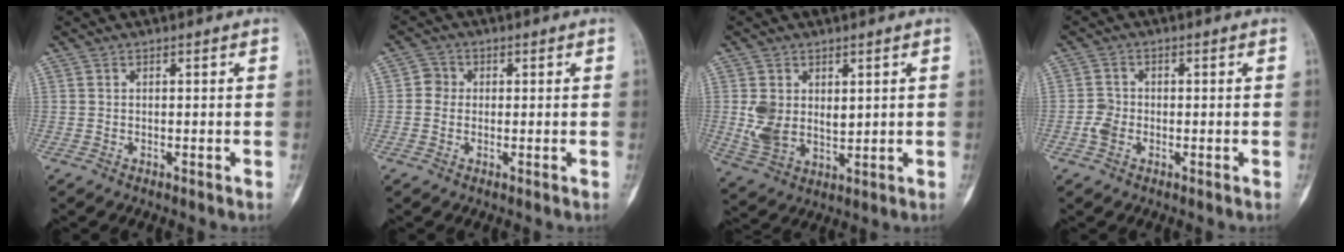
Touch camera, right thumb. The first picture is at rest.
{"total": 2.7, "force": [0.1, 2.6, 0.8], "torque": [0.002, 0.006, -0.006]}
{"total": 8.0, "force": [1.7, 5.8, 5.3], "torque": [-0.090, -0.012, 0.048]}
{"total": 2.9, "force": [-0.9, 2.3, 1.5], "torque": [-0.025, 0.008, -0.021]}